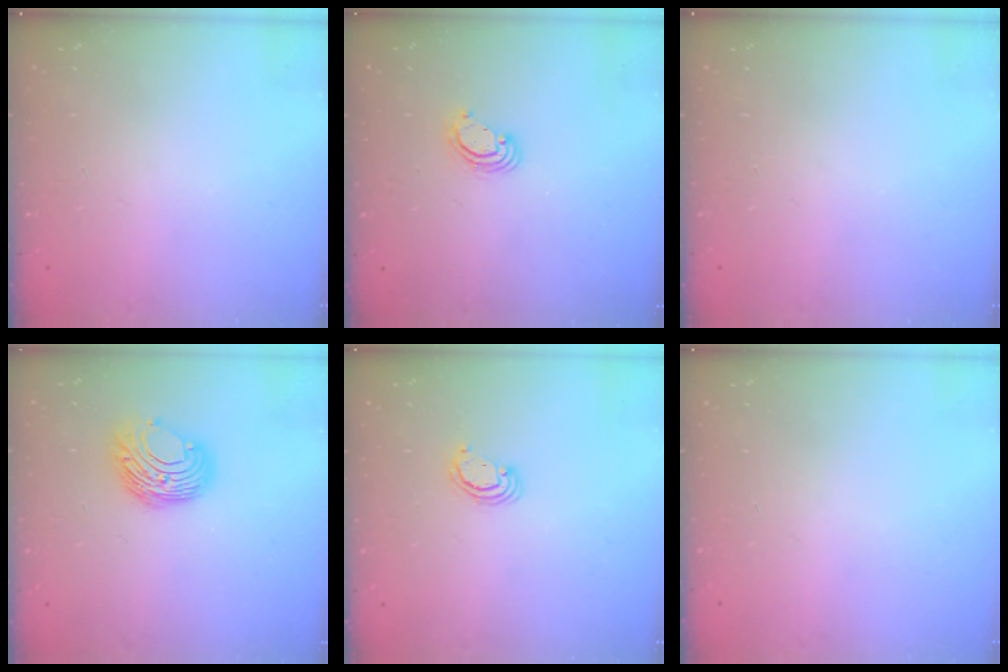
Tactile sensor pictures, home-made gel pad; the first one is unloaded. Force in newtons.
{"total": 3.8, "press": 3.8, "slide": 0.1}
{"total": 0.0}
{"total": 9.1, "press": 9.1, "slide": 0.4}
{"total": 2.6, "press": 2.5, "slide": 0.2}
{"total": 0.0}